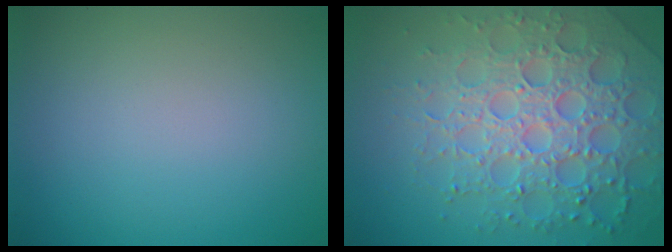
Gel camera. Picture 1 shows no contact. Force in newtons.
{"total": 7.1, "press": 6.9, "slide": 1.7}